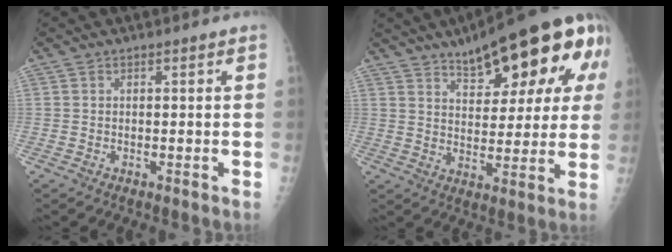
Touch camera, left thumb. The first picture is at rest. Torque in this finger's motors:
{"motor_torque": [0.54, 0.63, 1.56, -1.18, 0.29]}